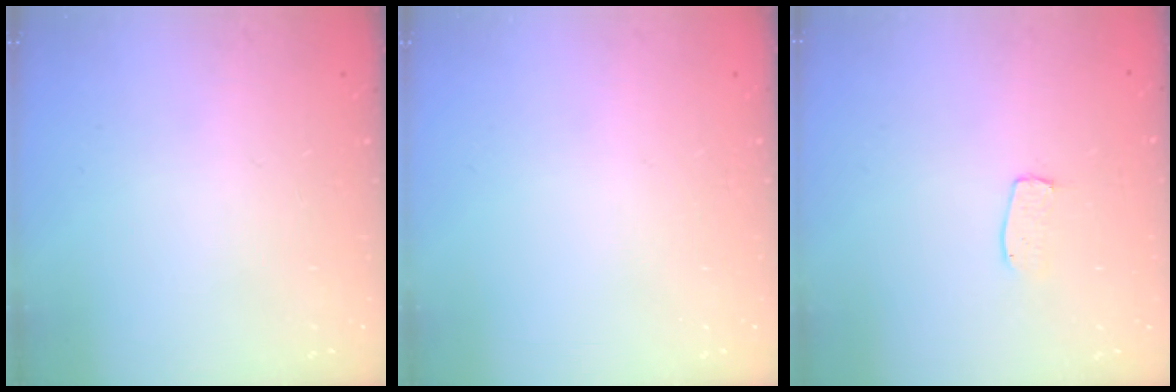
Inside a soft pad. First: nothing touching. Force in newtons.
{"total": 0.0}
{"total": 4.5, "press": 4.5, "slide": 0.2}